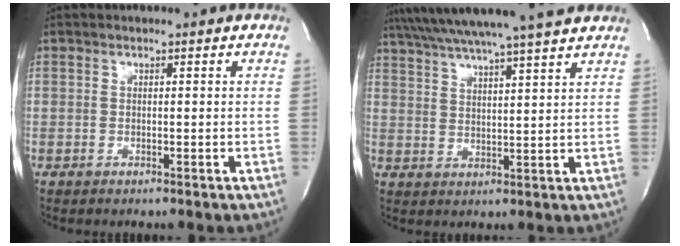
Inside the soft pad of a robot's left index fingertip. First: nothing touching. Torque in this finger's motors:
{"motor_torque": [1.06, -1.07, 0.75, 0.21]}